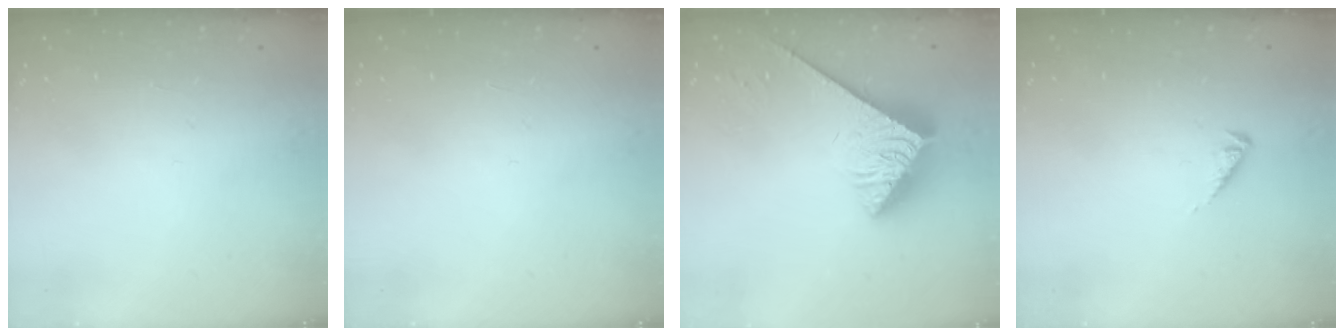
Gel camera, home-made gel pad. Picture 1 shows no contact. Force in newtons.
{"total": 0.0}
{"total": 4.4, "press": 4.4, "slide": 0.7}
{"total": 2.9, "press": 2.9, "slide": 0.5}